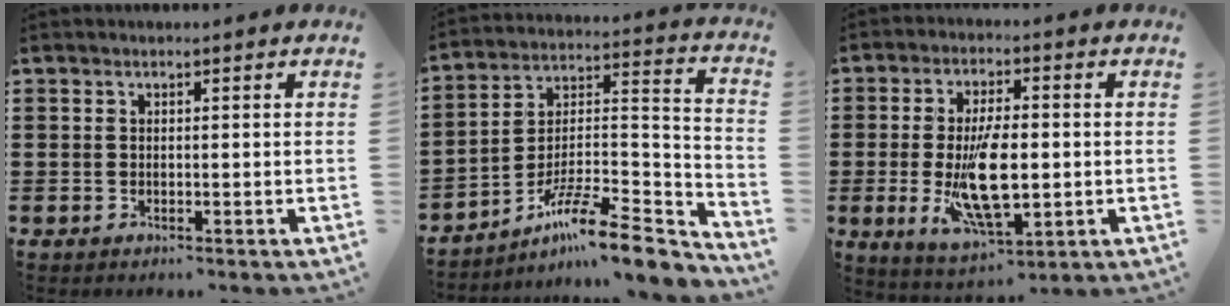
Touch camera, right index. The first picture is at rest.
{"total": 12.1, "force": [-9.5, 2.0, 7.2], "torque": [-0.110, 0.022, -0.178]}
{"total": 11.5, "force": [-1.4, 4.6, 10.4], "torque": [-0.207, -0.017, -0.023]}